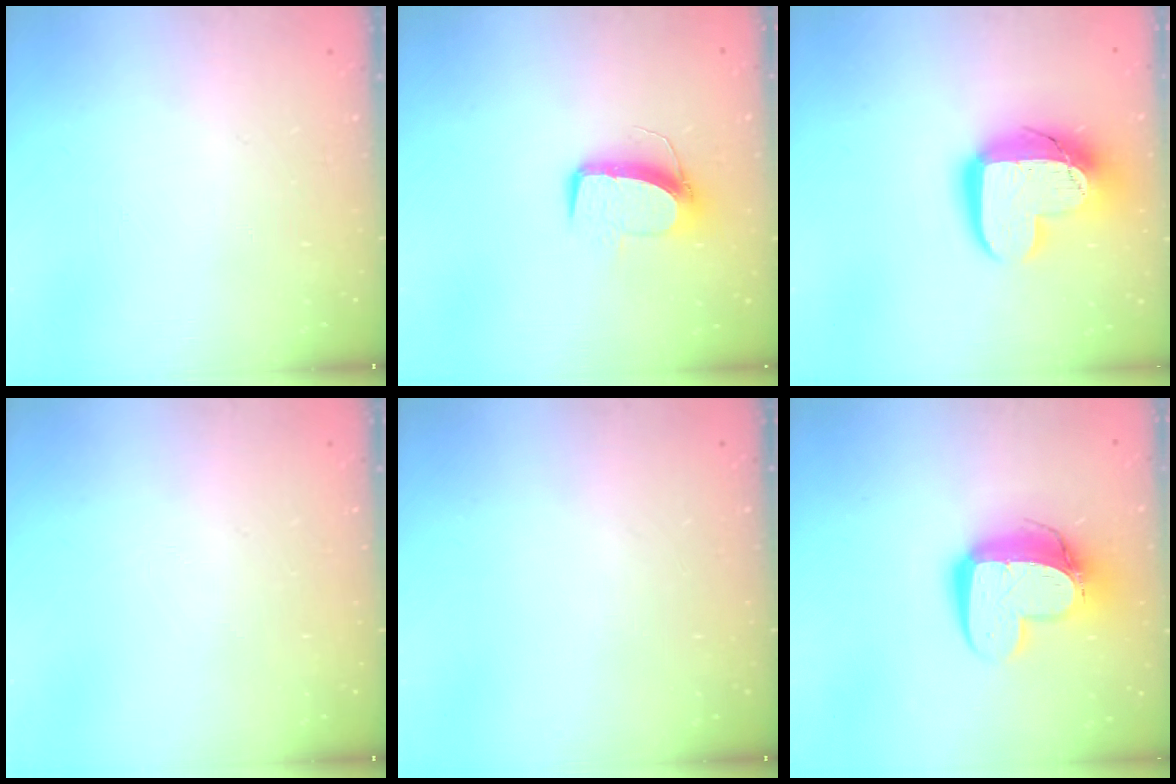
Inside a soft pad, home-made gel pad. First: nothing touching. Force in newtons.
{"total": 10.2, "press": 10.2, "slide": 0.5}
{"total": 16.1, "press": 16.1, "slide": 1.1}
{"total": 0.0}
{"total": 0.0}
{"total": 14.2, "press": 14.2, "slide": 1.4}